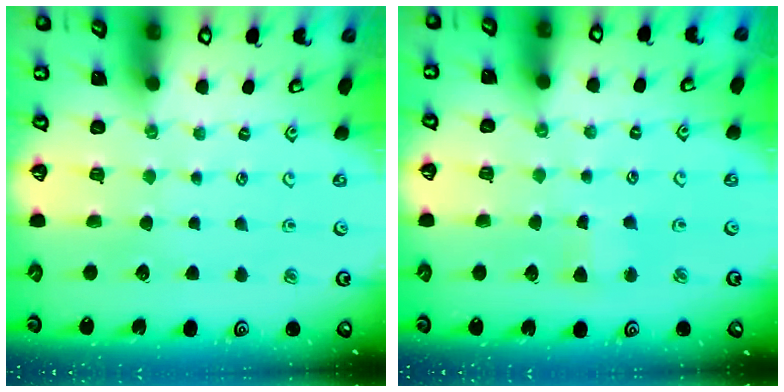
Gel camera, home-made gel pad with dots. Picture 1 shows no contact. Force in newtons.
{"total": 2.2, "press": 2.2, "slide": 0.2}